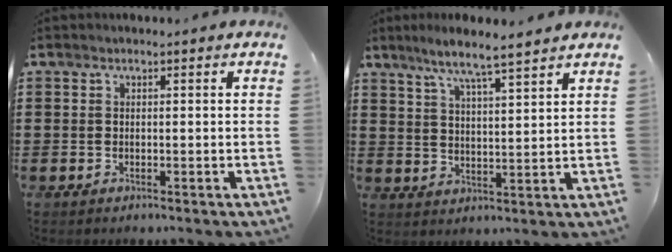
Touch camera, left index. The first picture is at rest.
{"total": 5.8, "force": [5.0, -0.3, 2.9], "torque": [-0.074, -0.021, 0.085]}